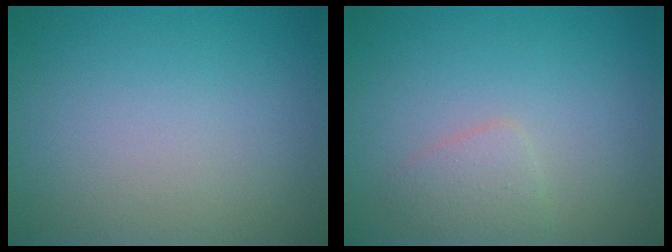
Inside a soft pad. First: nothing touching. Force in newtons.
{"total": 1.6, "press": 1.6, "slide": 0.0}